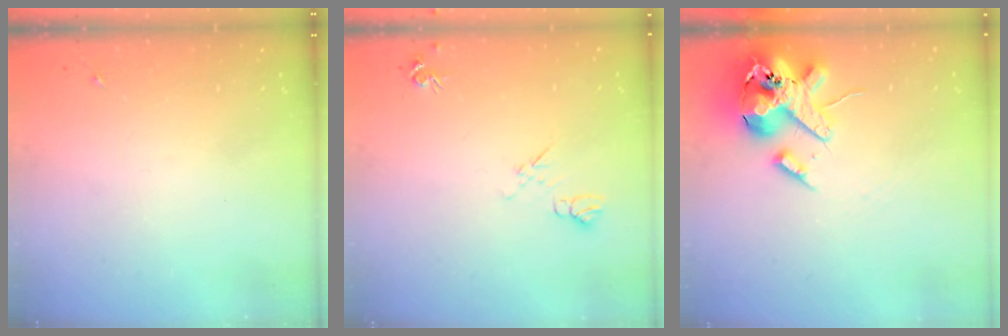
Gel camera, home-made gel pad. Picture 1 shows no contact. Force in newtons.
{"total": 7.8, "press": 7.8, "slide": 0.9}
{"total": 17.7, "press": 17.4, "slide": 2.9}